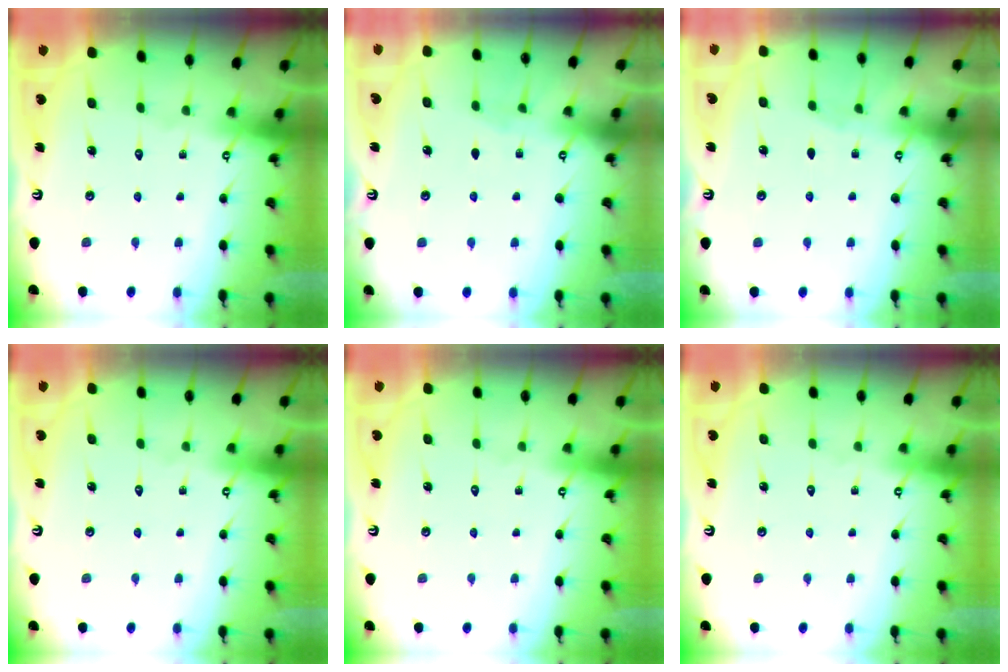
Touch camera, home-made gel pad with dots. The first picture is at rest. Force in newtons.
{"total": 2.1, "press": 2.1, "slide": 0.3}
{"total": 2.5, "press": 2.5, "slide": 0.4}
{"total": 0.0}
{"total": 0.0}
{"total": 0.0}